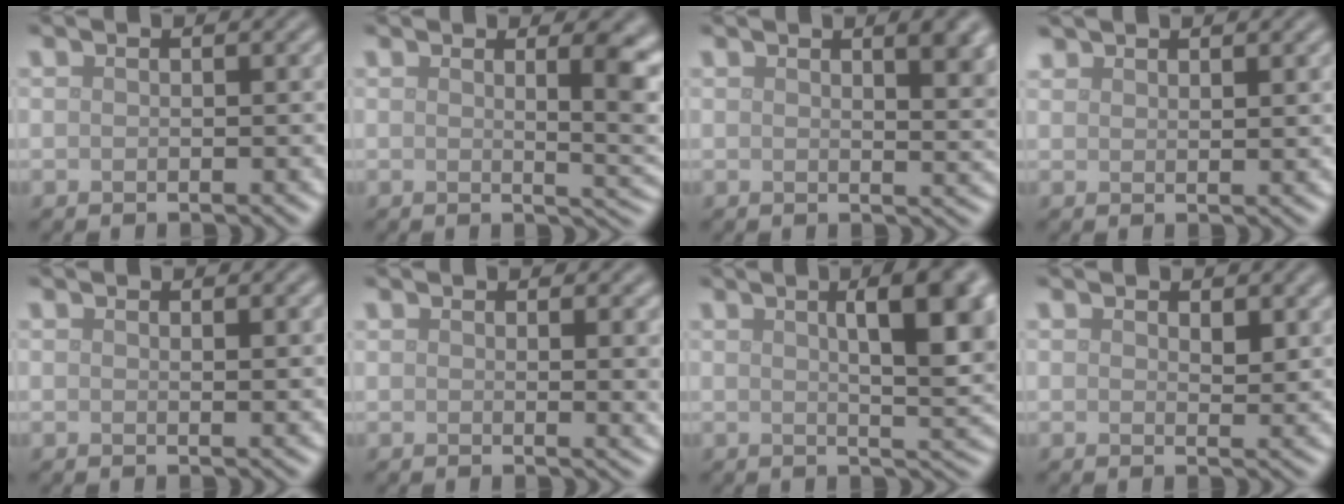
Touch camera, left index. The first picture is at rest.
{"total": 6.2, "force": [1.5, 2.2, 5.6], "torque": [-0.049, -0.001, 0.023]}
{"total": 4.8, "force": [2.0, 1.8, 3.9], "torque": [-0.032, 0.004, 0.025]}
{"total": 1.5, "force": [1.4, 0.2, 0.3], "torque": [-0.006, 0.004, 0.028]}
{"total": 0.8, "force": [0.6, 0.2, 0.6], "torque": [-0.006, -0.001, 0.009]}
{"total": 2.7, "force": [1.3, 1.0, 2.2], "torque": [-0.020, -0.001, 0.021]}
{"total": 8.9, "force": [2.4, 2.7, 8.2], "torque": [-0.089, 0.012, 0.033]}
{"total": 1.6, "force": [1.0, 0.8, 0.9], "torque": [-0.014, -0.005, 0.018]}